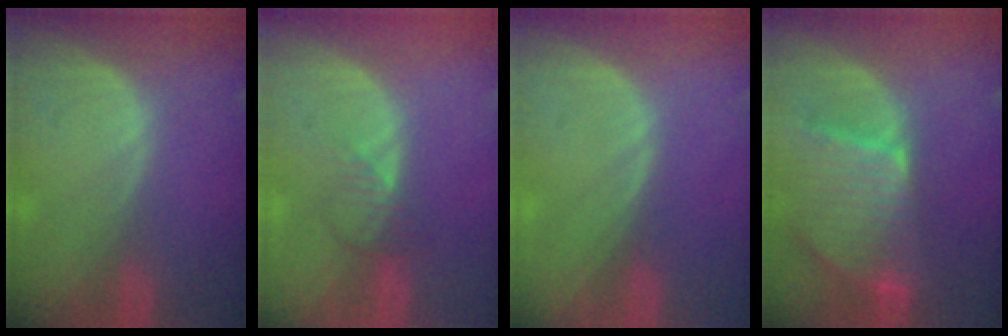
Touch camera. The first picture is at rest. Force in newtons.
{"total": 2.7, "press": 2.7, "slide": 0.3}
{"total": 0.0}
{"total": 9.5, "press": 8.4, "slide": 4.5}